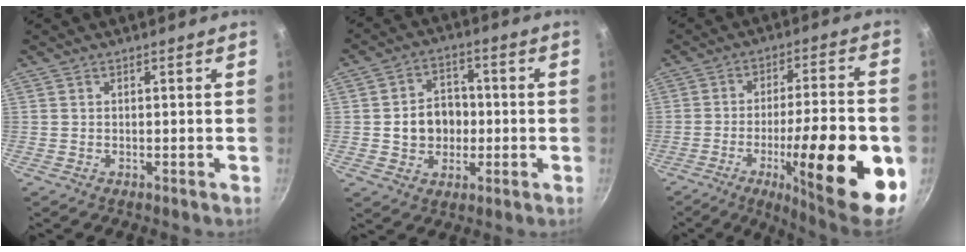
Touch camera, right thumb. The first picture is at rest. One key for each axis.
{"total": 9.1, "fx": -0.5, "fy": 7.5, "fz": 5.1, "tx": -0.052, "ty": 0.017, "tz": -0.011}
{"total": 24.2, "fx": -7.4, "fy": 6.0, "fz": 22.2, "tx": -0.299, "ty": 0.023, "tz": -0.102}